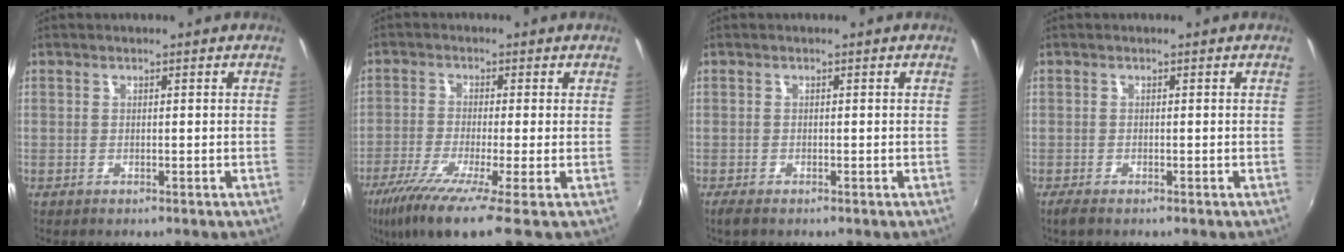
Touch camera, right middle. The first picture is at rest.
{"total": 10.1, "force": [-6.1, -0.3, 8.1], "torque": [-0.179, -0.045, -0.114]}
{"total": 1.6, "force": [-1.0, 0.5, 1.2], "torque": [-0.025, -0.008, -0.018]}
{"total": 1.6, "force": [-1.1, 0.4, 1.1], "torque": [-0.024, -0.008, -0.020]}